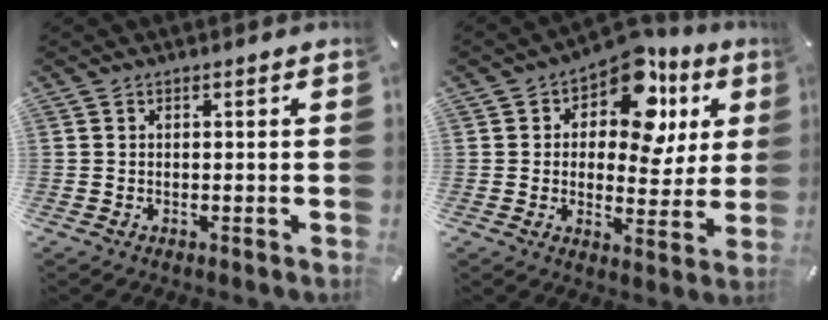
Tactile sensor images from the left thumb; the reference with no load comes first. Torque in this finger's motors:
{"motor_torque": [0.41, 0.31, 0.52, 0.25, 0.09]}